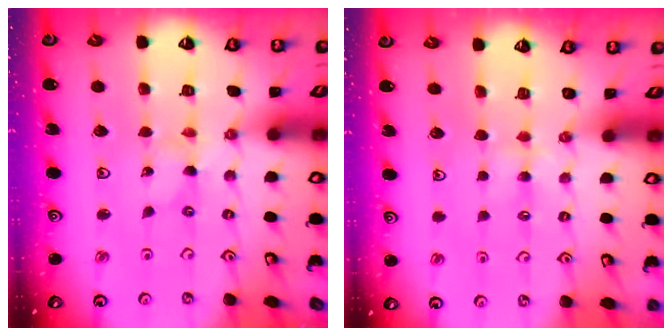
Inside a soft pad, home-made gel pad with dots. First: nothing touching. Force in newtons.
{"total": 3.0, "press": 3.0, "slide": 0.5}